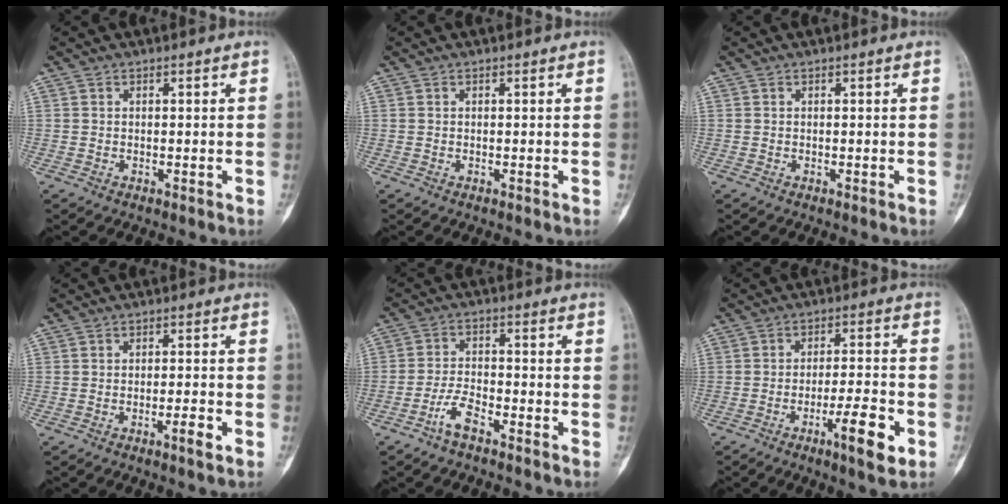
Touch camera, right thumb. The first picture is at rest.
{"total": 0.0}
{"total": 0.0}
{"total": 2.7, "force": [-1.4, 0.3, 2.3], "torque": [-0.041, 0.004, -0.025]}
{"total": 4.7, "force": [-3.2, 1.6, 3.0], "torque": [-0.060, 0.024, -0.065]}
{"total": 8.7, "force": [-4.0, 1.6, 7.6], "torque": [-0.121, 0.017, -0.060]}